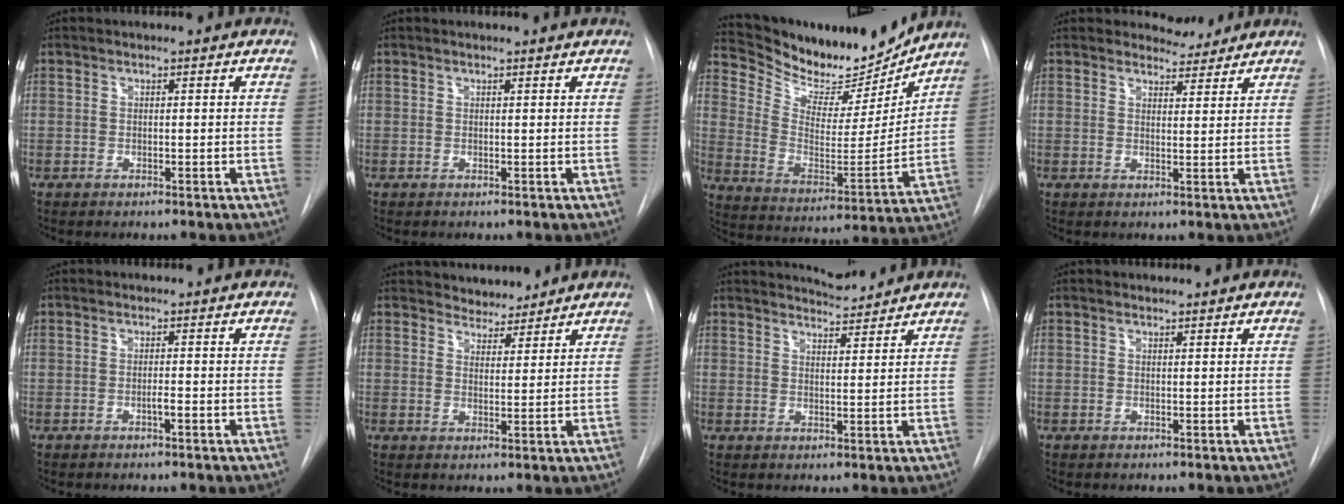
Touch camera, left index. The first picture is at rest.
{"total": 0.8, "force": [0.7, -0.1, 0.1], "torque": [-0.010, -0.001, 0.007]}
{"total": 16.6, "force": [15.6, 3.8, 4.0], "torque": [-0.078, -0.040, 0.248]}
{"total": 4.7, "force": [4.3, 2.0, -0.3], "torque": [0.012, -0.015, 0.046]}
{"total": 1.0, "force": [-0.7, -0.1, 0.6], "torque": [-0.010, -0.005, -0.015]}
{"total": 4.1, "force": [3.9, 1.4, -0.1], "torque": [0.006, 0.001, 0.058]}
{"total": 4.2, "force": [4.2, 0.0, 0.2], "torque": [-0.010, -0.005, 0.062]}
{"total": 0.6, "force": [0.6, -0.1, -0.1], "torque": [-0.005, 0.007, 0.014]}